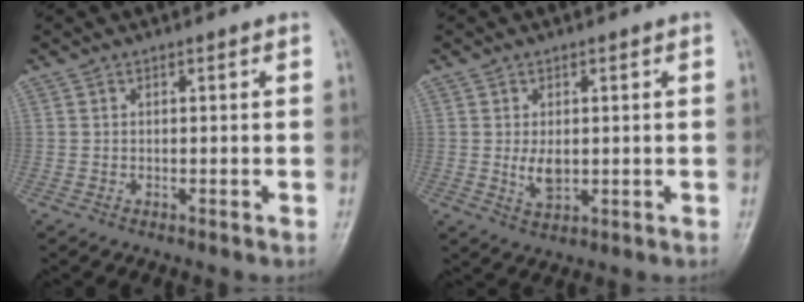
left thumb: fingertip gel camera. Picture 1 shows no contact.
{"total": 4.0, "force": [0.1, 2.4, 3.2], "torque": [-0.051, -0.009, 0.009]}